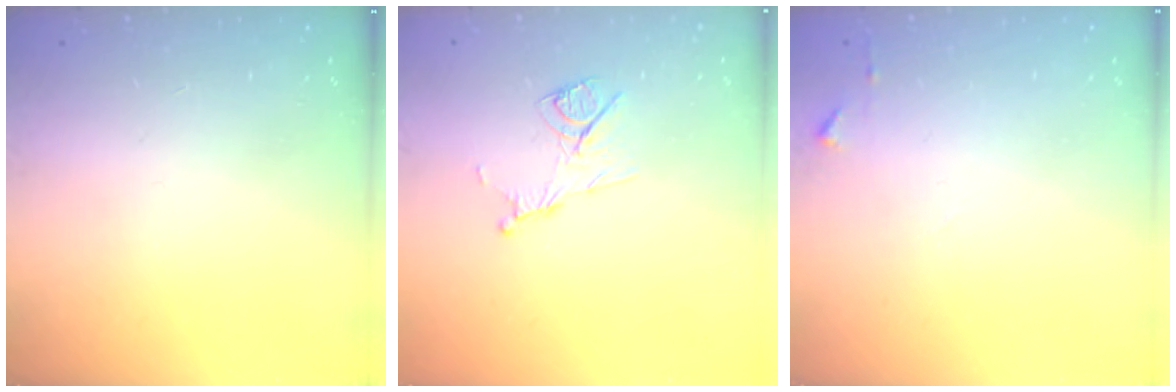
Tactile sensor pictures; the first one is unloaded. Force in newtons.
{"total": 9.2, "press": 9.2, "slide": 0.2}
{"total": 5.1, "press": 5.1, "slide": 0.6}